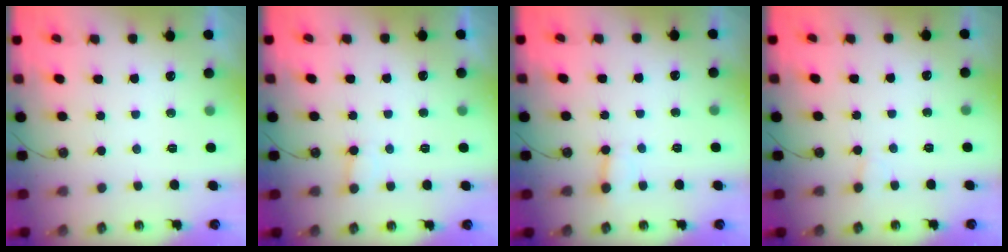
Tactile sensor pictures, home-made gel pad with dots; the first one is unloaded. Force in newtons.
{"total": 4.7, "press": 4.6, "slide": 0.4}
{"total": 2.8, "press": 2.8, "slide": 0.3}
{"total": 2.3, "press": 2.3, "slide": 0.1}